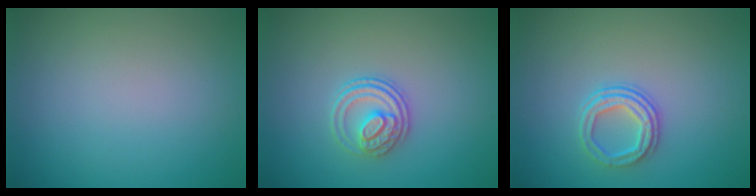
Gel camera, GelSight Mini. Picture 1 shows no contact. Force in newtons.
{"total": 2.8, "press": 2.6, "slide": 1.2}
{"total": 2.8, "press": 2.3, "slide": 1.5}